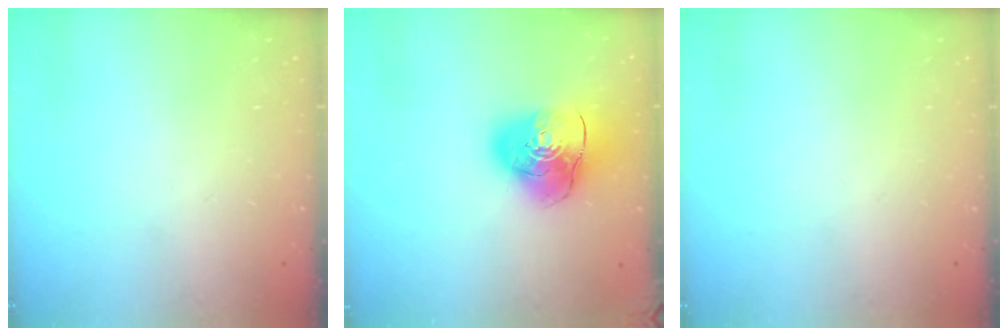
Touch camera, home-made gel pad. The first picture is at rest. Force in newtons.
{"total": 15.1, "press": 14.9, "slide": 2.2}
{"total": 0.0}